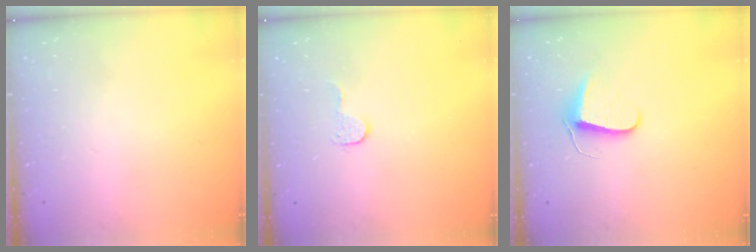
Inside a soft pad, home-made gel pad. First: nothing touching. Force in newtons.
{"total": 5.7, "press": 5.7, "slide": 0.2}
{"total": 7.3, "press": 7.2, "slide": 0.6}